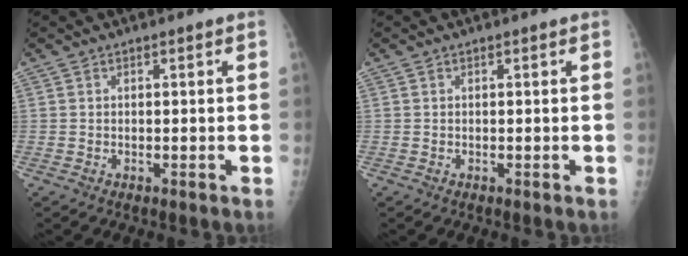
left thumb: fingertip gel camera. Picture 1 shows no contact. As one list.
[{"total": 0.0}]